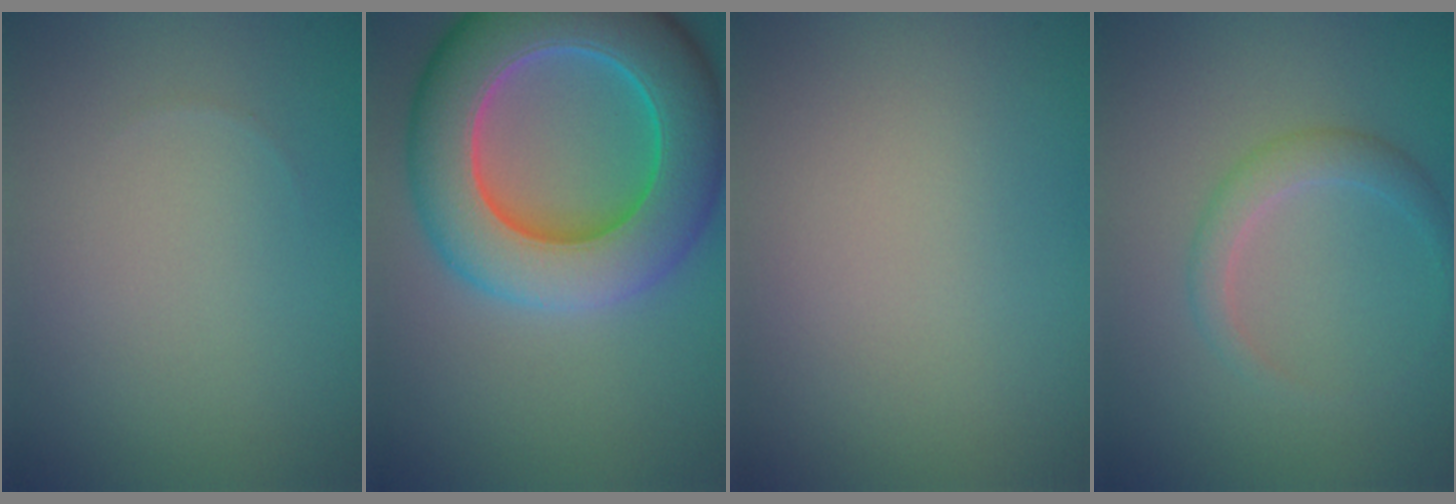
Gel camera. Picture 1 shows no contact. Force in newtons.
{"total": 12.0, "press": 12.0, "slide": 0.4}
{"total": 0.0}
{"total": 1.9, "press": 1.9, "slide": 0.1}